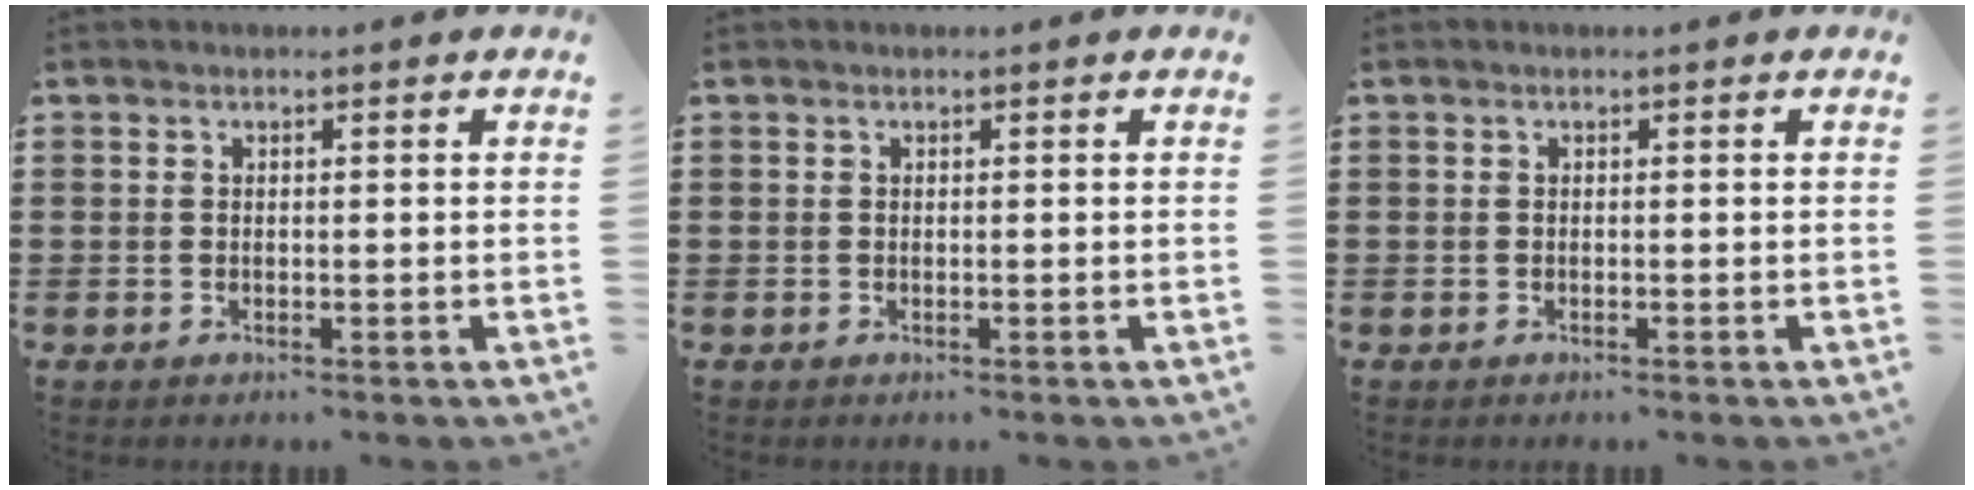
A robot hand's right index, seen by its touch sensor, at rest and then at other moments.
{"total": 0.0}
{"total": 0.0}